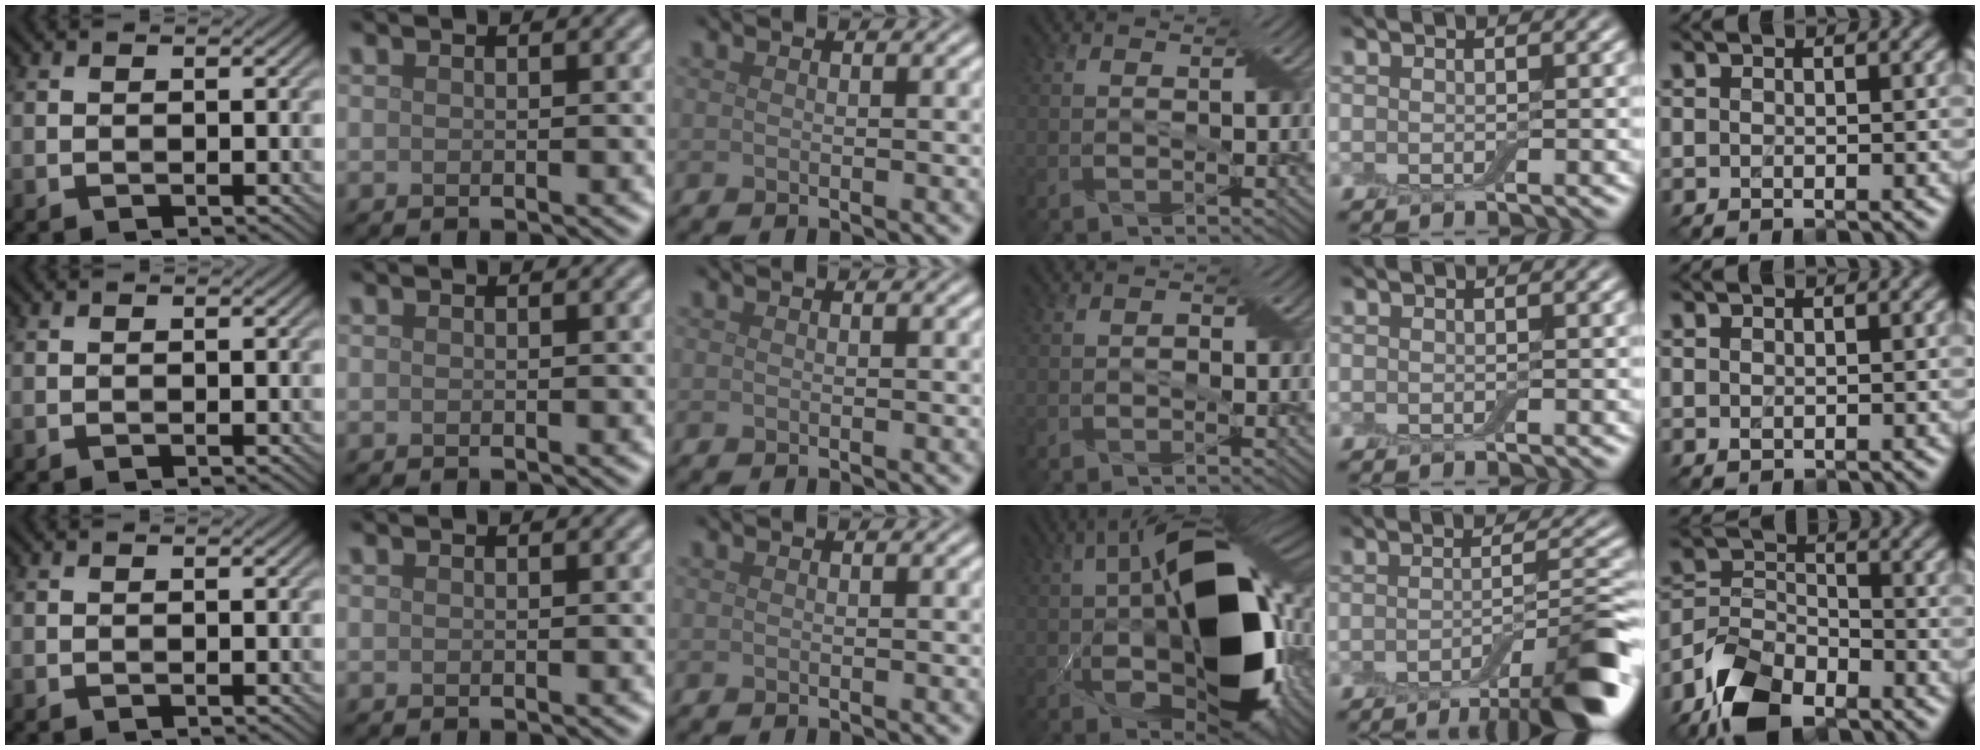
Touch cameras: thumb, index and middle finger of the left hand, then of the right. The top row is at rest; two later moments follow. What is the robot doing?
{"motion": "pour", "object": "cup"}